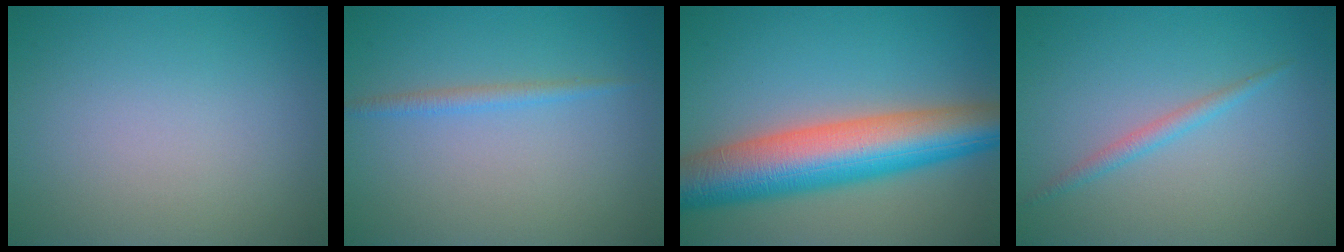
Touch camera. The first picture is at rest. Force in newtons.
{"total": 1.3, "press": 1.3, "slide": 0.1}
{"total": 10.8, "press": 10.8, "slide": 0.3}
{"total": 1.4, "press": 1.4, "slide": 0.1}